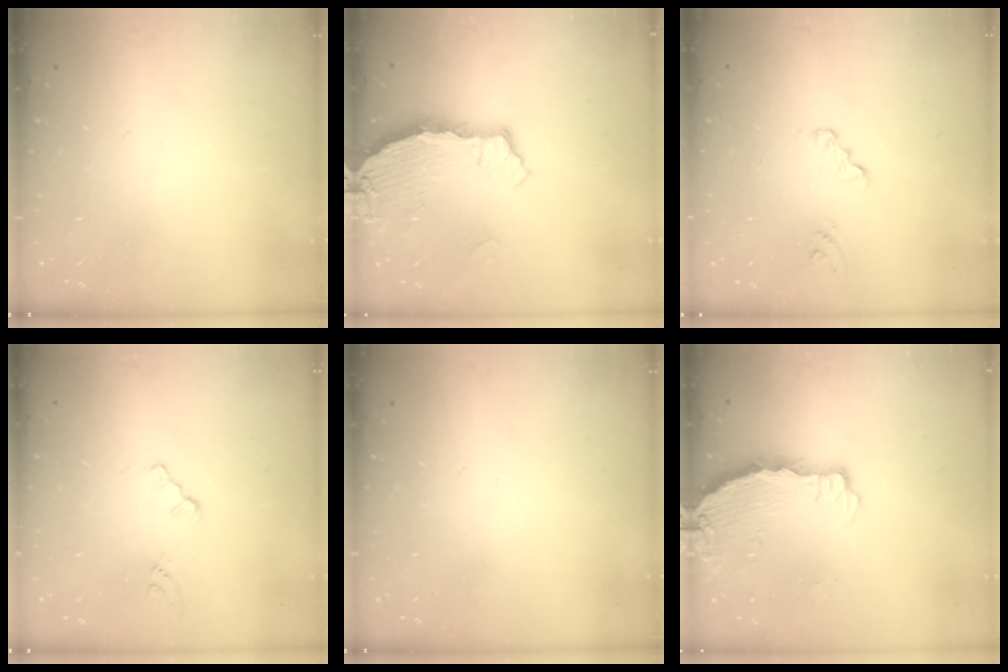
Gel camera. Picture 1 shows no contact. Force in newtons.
{"total": 3.4, "press": 3.4, "slide": 0.4}
{"total": 2.3, "press": 2.3, "slide": 0.2}
{"total": 1.2, "press": 1.1, "slide": 0.3}
{"total": 0.0}
{"total": 3.7, "press": 3.7, "slide": 0.3}